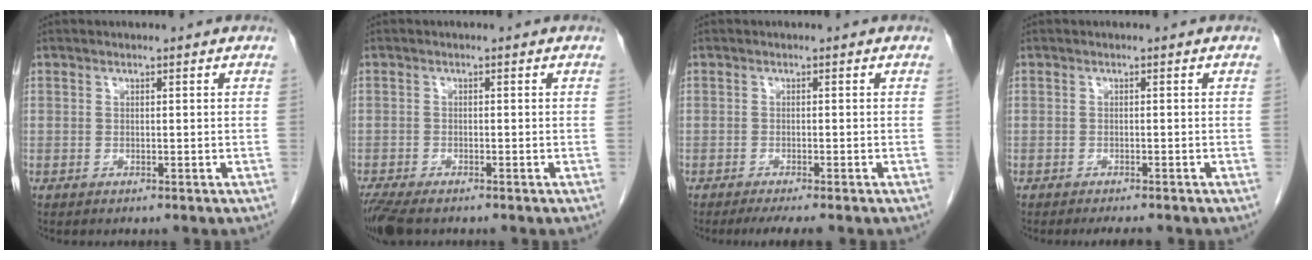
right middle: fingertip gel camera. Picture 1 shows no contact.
{"total": 5.3, "force": [-4.1, 1.5, 2.9], "torque": [-0.058, -0.014, -0.071]}
{"total": 4.1, "force": [-3.4, 0.1, 2.4], "torque": [-0.031, -0.009, -0.049]}
{"total": 2.6, "force": [-2.3, 0.4, 1.1], "torque": [-0.014, -0.006, -0.028]}